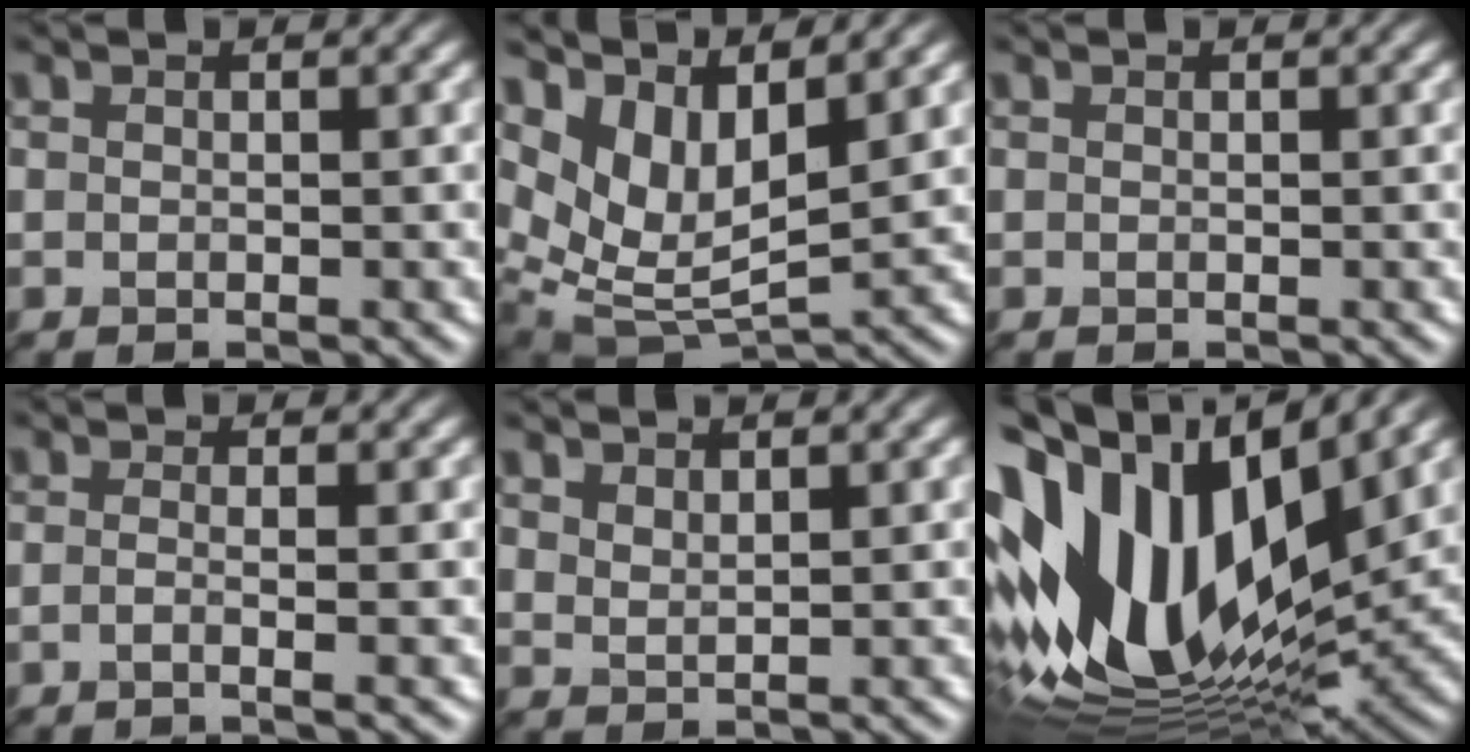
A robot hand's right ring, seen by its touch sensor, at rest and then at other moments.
{"total": 8.2, "force": [4.0, 4.3, 5.8], "torque": [-0.114, -0.015, 0.080]}
{"total": 0.0}
{"total": 2.2, "force": [-0.3, 1.0, 2.0], "torque": [-0.019, -0.009, -0.028]}
{"total": 1.4, "force": [1.3, 0.4, 0.5], "torque": [-0.014, -0.001, 0.027]}
{"total": 17.4, "force": [2.8, 9.6, 14.3], "torque": [-0.294, 0.027, 0.036]}